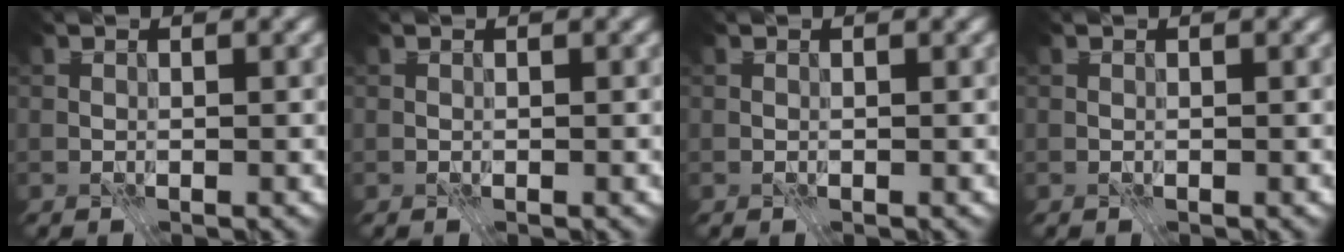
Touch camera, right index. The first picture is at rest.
{"total": 0.0}
{"total": 0.0}
{"total": 0.0}